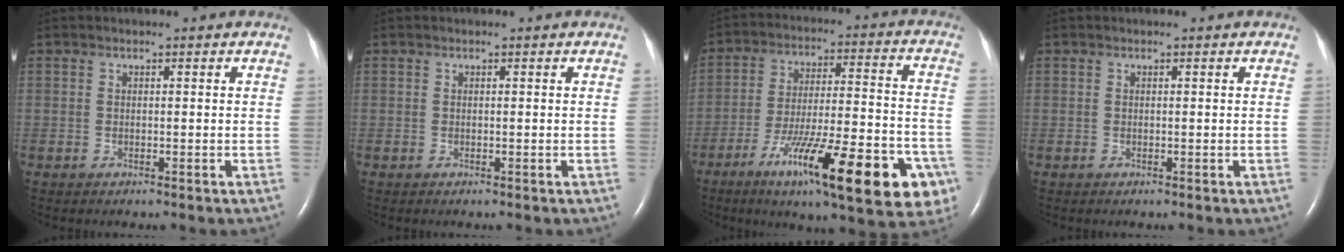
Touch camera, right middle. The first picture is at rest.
{"total": 0.0}
{"total": 23.7, "force": [-12.1, 4.3, 20.0], "torque": [-0.235, -0.010, -0.179]}
{"total": 0.0}